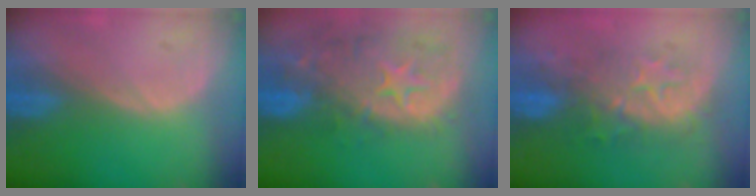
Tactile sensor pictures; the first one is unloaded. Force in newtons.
{"total": 13.8, "press": 11.1, "slide": 8.1}
{"total": 8.1, "press": 8.0, "slide": 1.2}